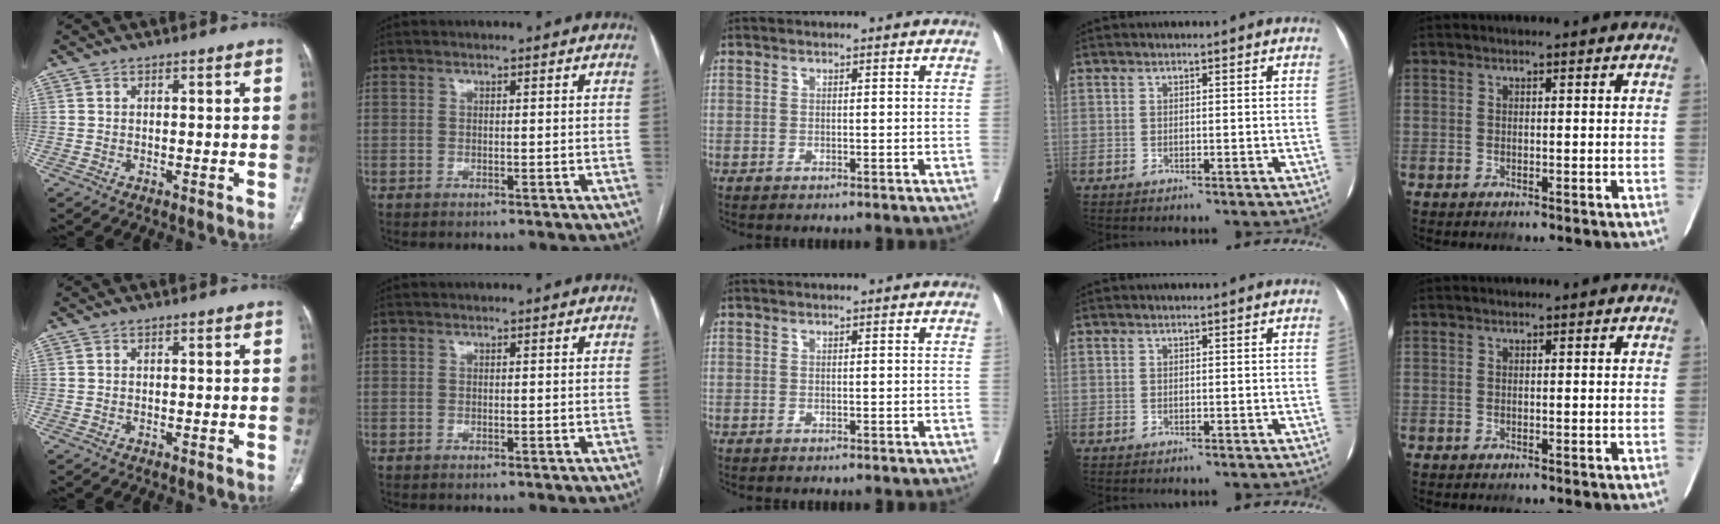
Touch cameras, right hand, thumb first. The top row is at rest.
{}